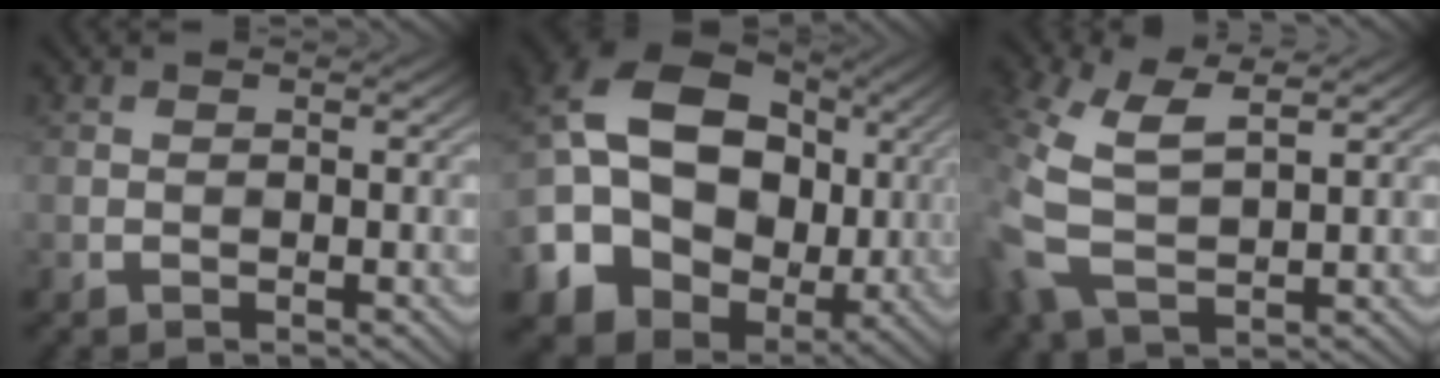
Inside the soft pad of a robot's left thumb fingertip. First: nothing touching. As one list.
[{"total": 17.0, "force": [-0.1, 13.3, 10.6], "torque": [-0.221, -0.017, 0.008]}, {"total": 8.7, "force": [1.9, 4.6, 7.1], "torque": [-0.193, -0.002, 0.029]}]